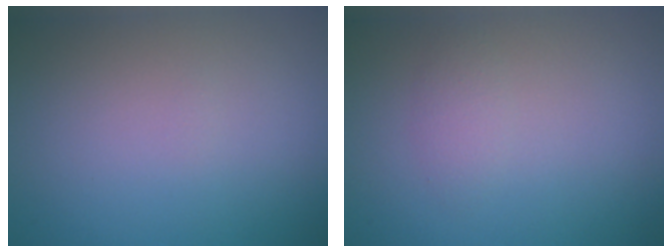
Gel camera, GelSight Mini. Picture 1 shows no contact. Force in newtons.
{"total": 1.1, "press": 1.1, "slide": 0.1}